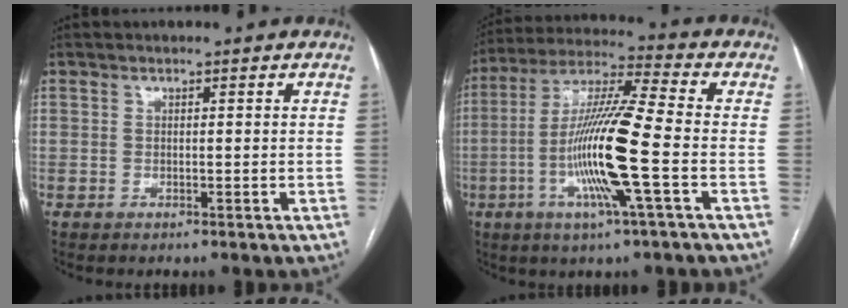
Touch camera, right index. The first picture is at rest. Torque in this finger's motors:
{"motor_torque": [2.14, 0.00, 1.05, 0.21]}